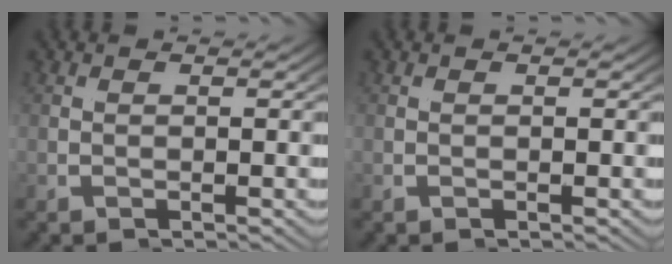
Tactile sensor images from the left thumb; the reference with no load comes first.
{"total": 0.0}